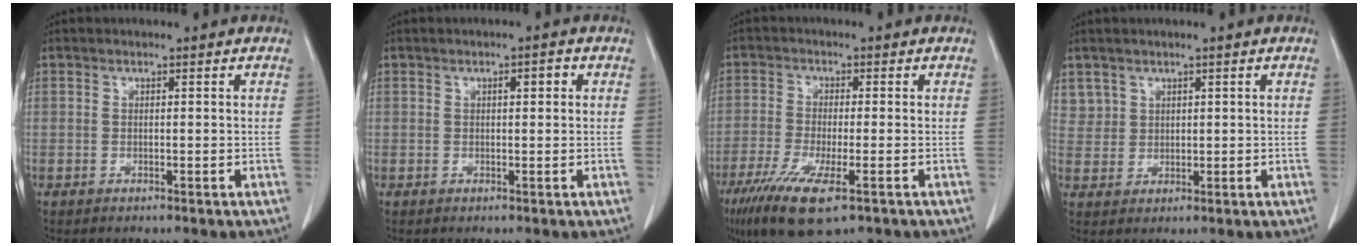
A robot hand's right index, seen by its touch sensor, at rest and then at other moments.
{"total": 1.6, "force": [0.4, 0.4, 1.5], "torque": [-0.024, 0.004, 0.007]}
{"total": 10.3, "force": [-6.0, 2.0, 8.2], "torque": [-0.153, -0.029, -0.100]}
{"total": 3.2, "force": [1.9, 2.6, -0.2], "torque": [0.016, 0.006, 0.037]}